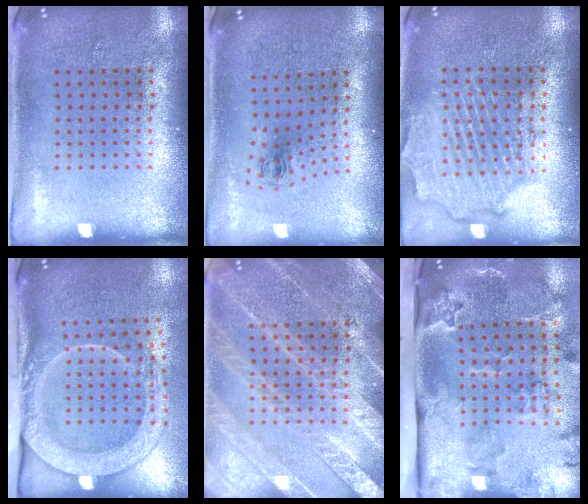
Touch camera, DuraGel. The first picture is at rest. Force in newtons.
{"total": 0.7, "press": 0.4, "slide": 0.6}
{"total": 2.4, "press": 2.2, "slide": 0.9}
{"total": 2.8, "press": 2.1, "slide": 1.8}
{"total": 4.6, "press": 4.6, "slide": 0.7}
{"total": 3.7, "press": 2.5, "slide": 2.7}